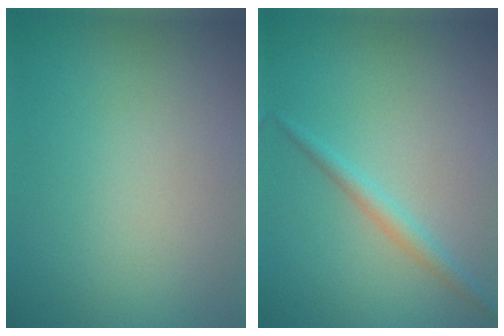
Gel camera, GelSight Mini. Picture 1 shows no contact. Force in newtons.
{"total": 1.6, "press": 1.6, "slide": 0.1}